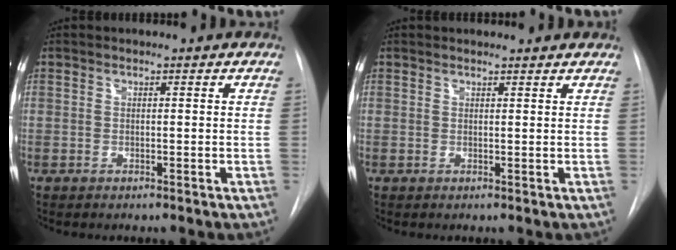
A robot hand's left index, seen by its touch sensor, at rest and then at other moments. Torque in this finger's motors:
{"motor_torque": [0.32, -0.42, -0.03, 0.02]}